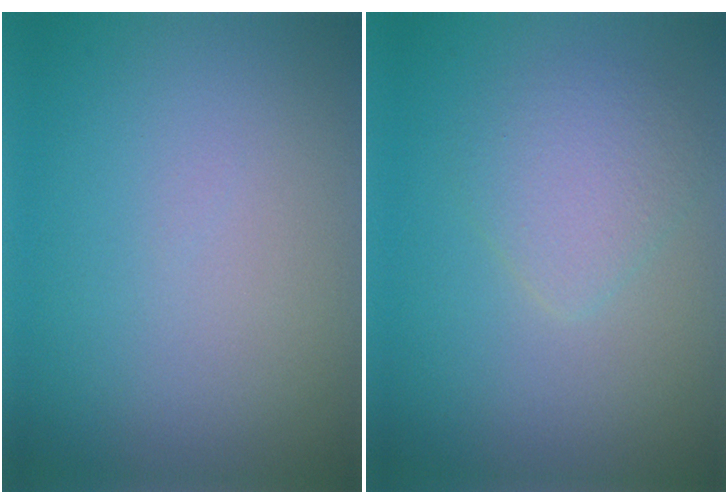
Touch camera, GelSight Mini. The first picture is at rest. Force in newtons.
{"total": 2.6, "press": 2.5, "slide": 0.1}